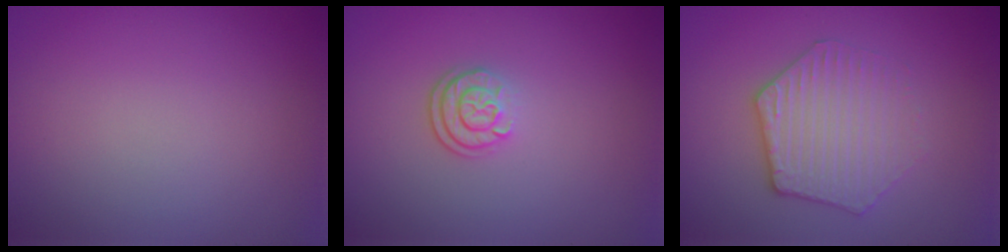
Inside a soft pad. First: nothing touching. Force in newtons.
{"total": 2.2, "press": 1.8, "slide": 1.3}
{"total": 3.4, "press": 3.3, "slide": 0.5}